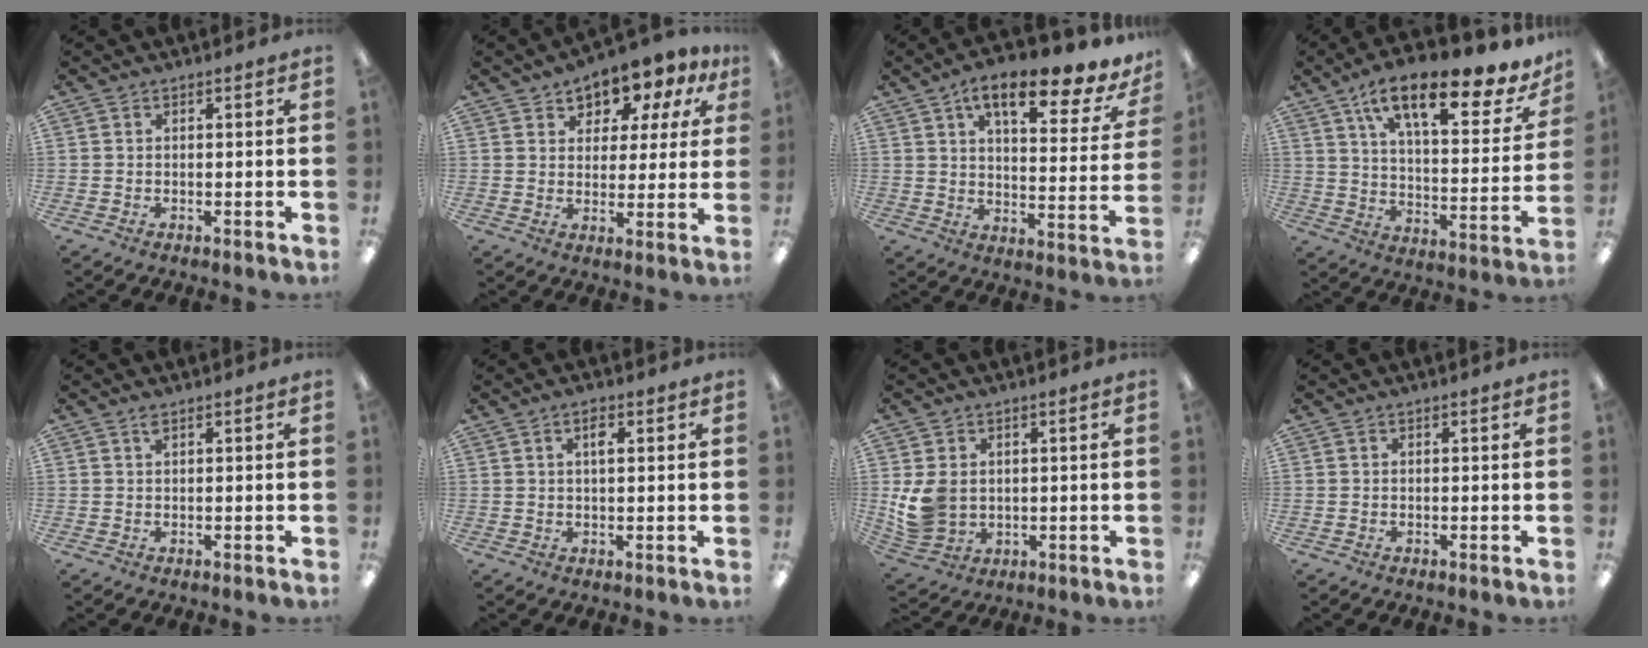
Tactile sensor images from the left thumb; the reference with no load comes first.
{"total": 8.2, "force": [6.4, 4.6, 2.4], "torque": [-0.045, -0.048, 0.115]}
{"total": 13.9, "force": [9.3, 4.5, 9.3], "torque": [-0.138, -0.051, 0.151]}
{"total": 19.5, "force": [12.9, 6.1, 13.2], "torque": [-0.205, -0.077, 0.211]}
{"total": 1.0, "force": [0.7, 0.2, 0.7], "torque": [-0.017, 0.003, 0.012]}
{"total": 2.9, "force": [1.3, 1.0, 2.4], "torque": [-0.035, 0.000, 0.017]}
{"total": 8.0, "force": [0.8, 6.5, 4.6], "torque": [-0.105, 0.000, 0.017]}
{"total": 0.0}